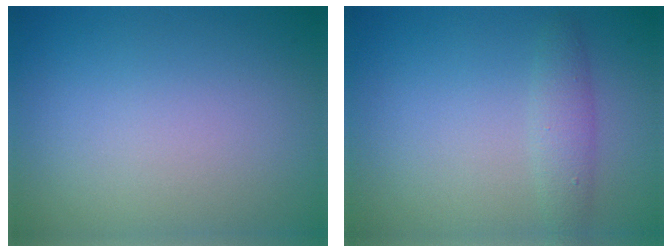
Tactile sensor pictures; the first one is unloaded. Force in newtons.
{"total": 1.9, "press": 1.9, "slide": 0.1}